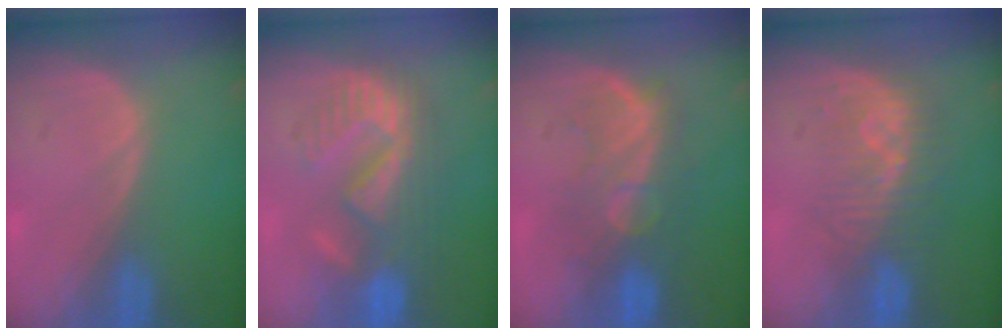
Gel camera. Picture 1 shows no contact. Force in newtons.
{"total": 9.7, "press": 9.3, "slide": 3.0}
{"total": 9.2, "press": 8.3, "slide": 4.0}
{"total": 8.2, "press": 7.4, "slide": 3.6}